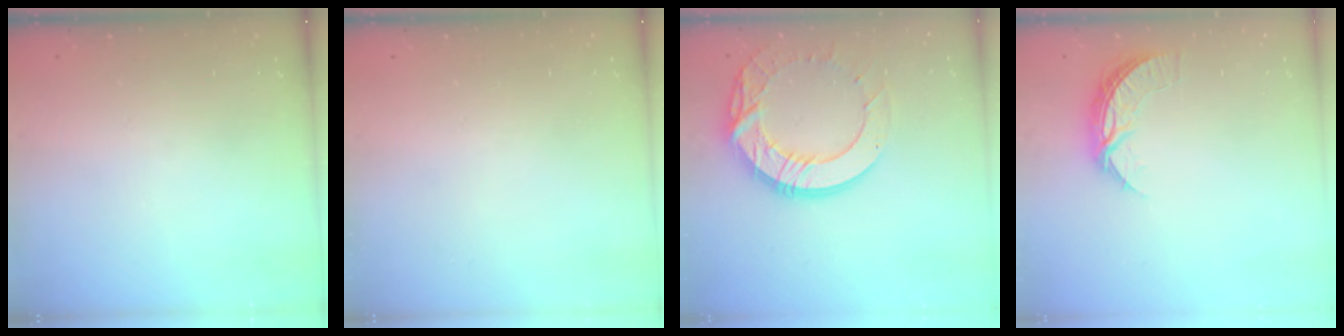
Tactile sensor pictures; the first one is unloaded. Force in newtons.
{"total": 0.0}
{"total": 15.4, "press": 15.4, "slide": 0.9}
{"total": 6.7, "press": 6.7, "slide": 0.2}